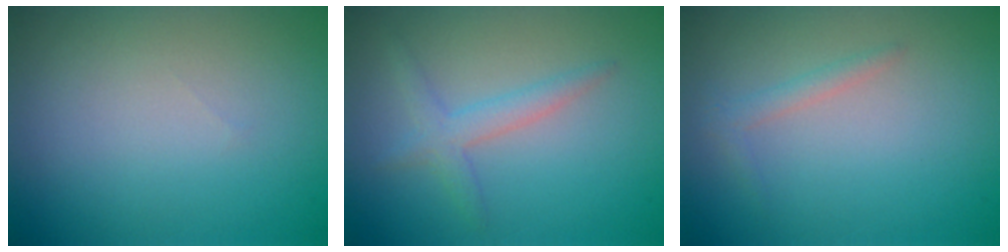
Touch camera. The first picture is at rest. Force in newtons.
{"total": 2.1, "press": 2.1, "slide": 0.1}
{"total": 1.1, "press": 1.1, "slide": 0.0}